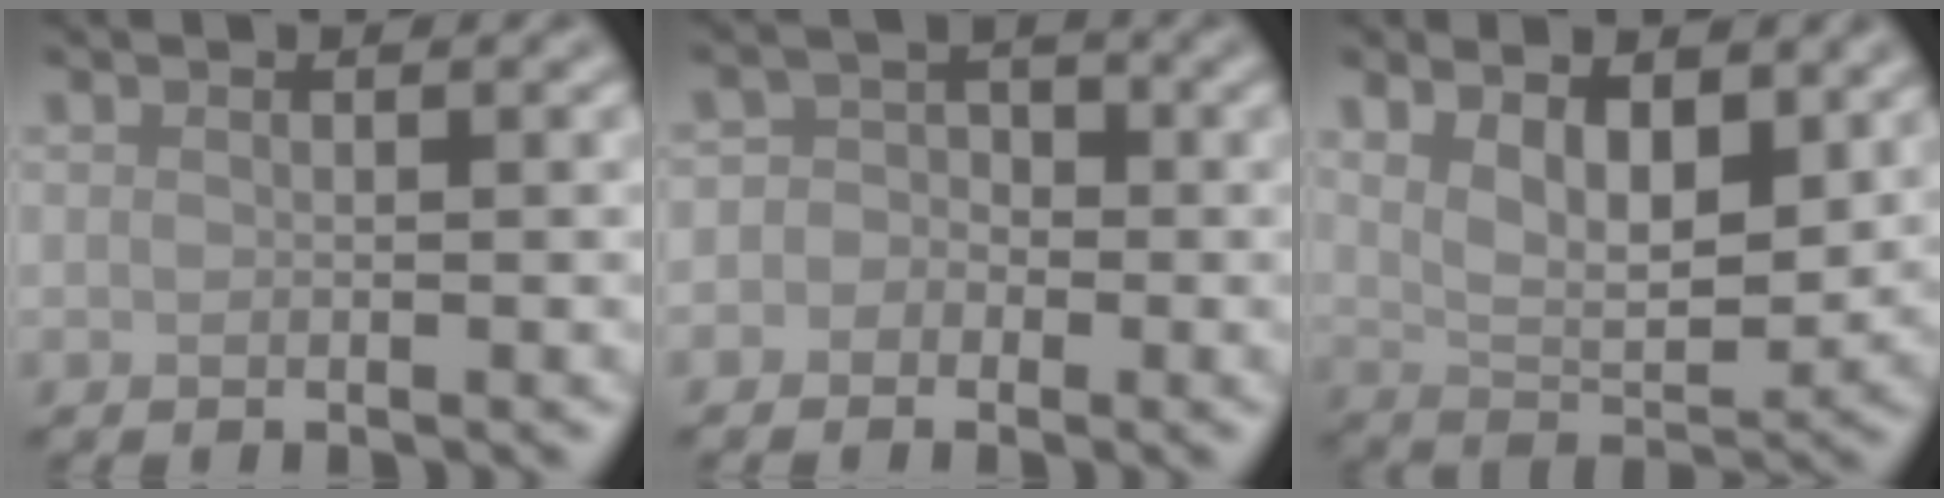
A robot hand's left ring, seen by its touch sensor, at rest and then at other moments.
{"total": 3.3, "force": [-1.0, 3.0, 0.7], "torque": [0.023, 0.018, -0.044]}
{"total": 6.2, "force": [2.6, 2.9, 4.8], "torque": [-0.086, -0.009, 0.047]}